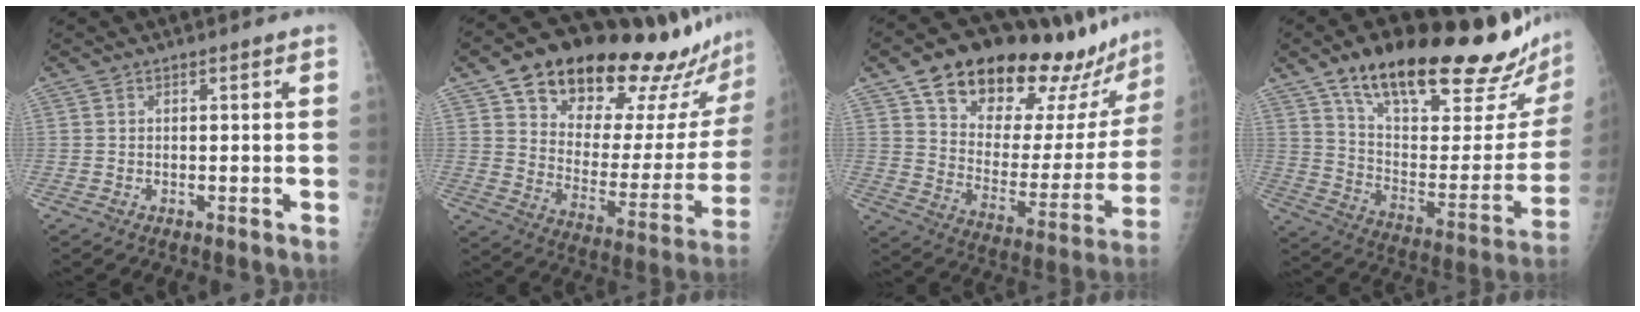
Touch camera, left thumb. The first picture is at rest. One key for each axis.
{"total": 27.7, "fx": 20.2, "fy": 9.8, "fz": 16.3, "tx": -0.203, "ty": -0.073, "tz": 0.293}
{"total": 26.7, "fx": 20.4, "fy": 9.9, "fz": 14.2, "tx": -0.169, "ty": -0.082, "tz": 0.302}
{"total": 31.8, "fx": 22.7, "fy": 9.1, "fz": 20.3, "tx": -0.271, "ty": -0.068, "tz": 0.342}